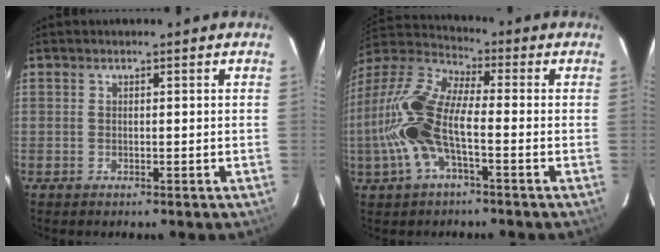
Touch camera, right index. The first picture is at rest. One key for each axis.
{"total": 15.9, "fx": -3.4, "fy": 5.8, "fz": 14.4, "tx": -0.304, "ty": 0.004, "tz": -0.073}